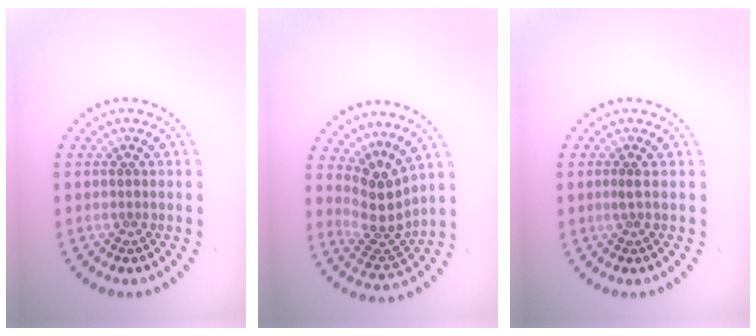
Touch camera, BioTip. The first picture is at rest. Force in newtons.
{"total": 3.9, "press": 2.7, "slide": 2.8}
{"total": 0.5, "press": 0.3, "slide": 0.4}